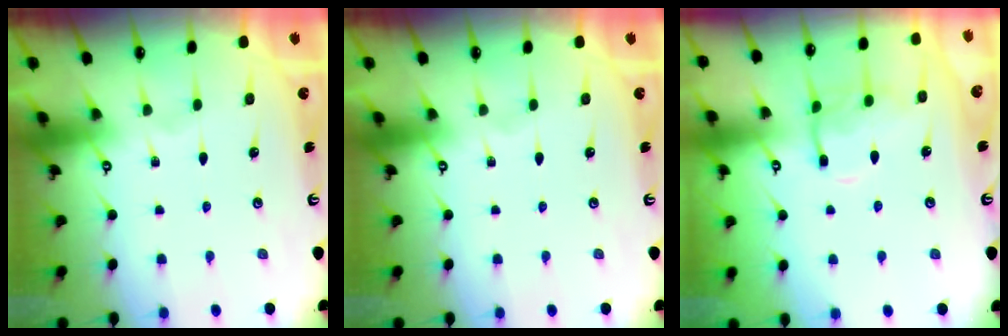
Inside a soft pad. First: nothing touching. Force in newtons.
{"total": 0.0}
{"total": 10.6, "press": 10.6, "slide": 0.7}